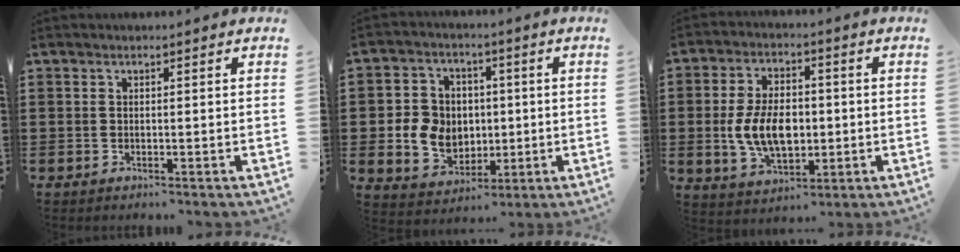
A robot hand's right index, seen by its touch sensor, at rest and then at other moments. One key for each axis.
{"total": 7.2, "fx": -0.1, "fy": 6.6, "fz": 2.7, "tx": -0.072, "ty": 0.016, "tz": -0.002}
{"total": 9.2, "fx": -0.8, "fy": 5.7, "fz": 7.2, "tx": -0.141, "ty": 0.001, "tz": -0.019}